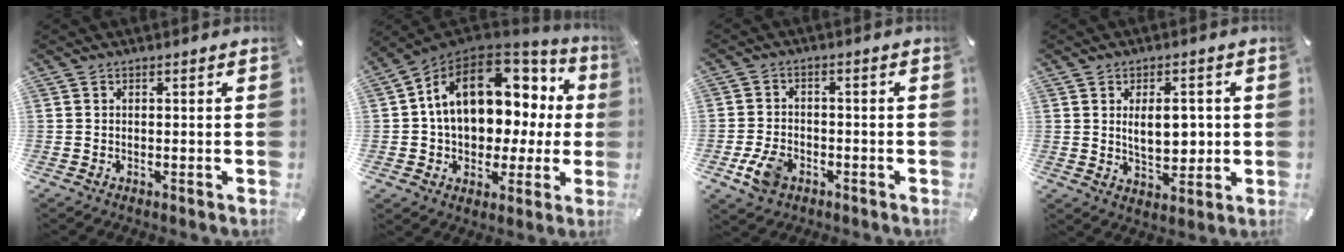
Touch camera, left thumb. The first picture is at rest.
{"total": 18.2, "force": [3.9, 12.5, 12.6], "torque": [-0.218, -0.009, 0.069]}
{"total": 6.6, "force": [-2.9, 4.6, 3.7], "torque": [-0.090, 0.009, -0.055]}
{"total": 8.1, "force": [1.0, 4.7, 6.5], "torque": [-0.087, -0.003, 0.013]}